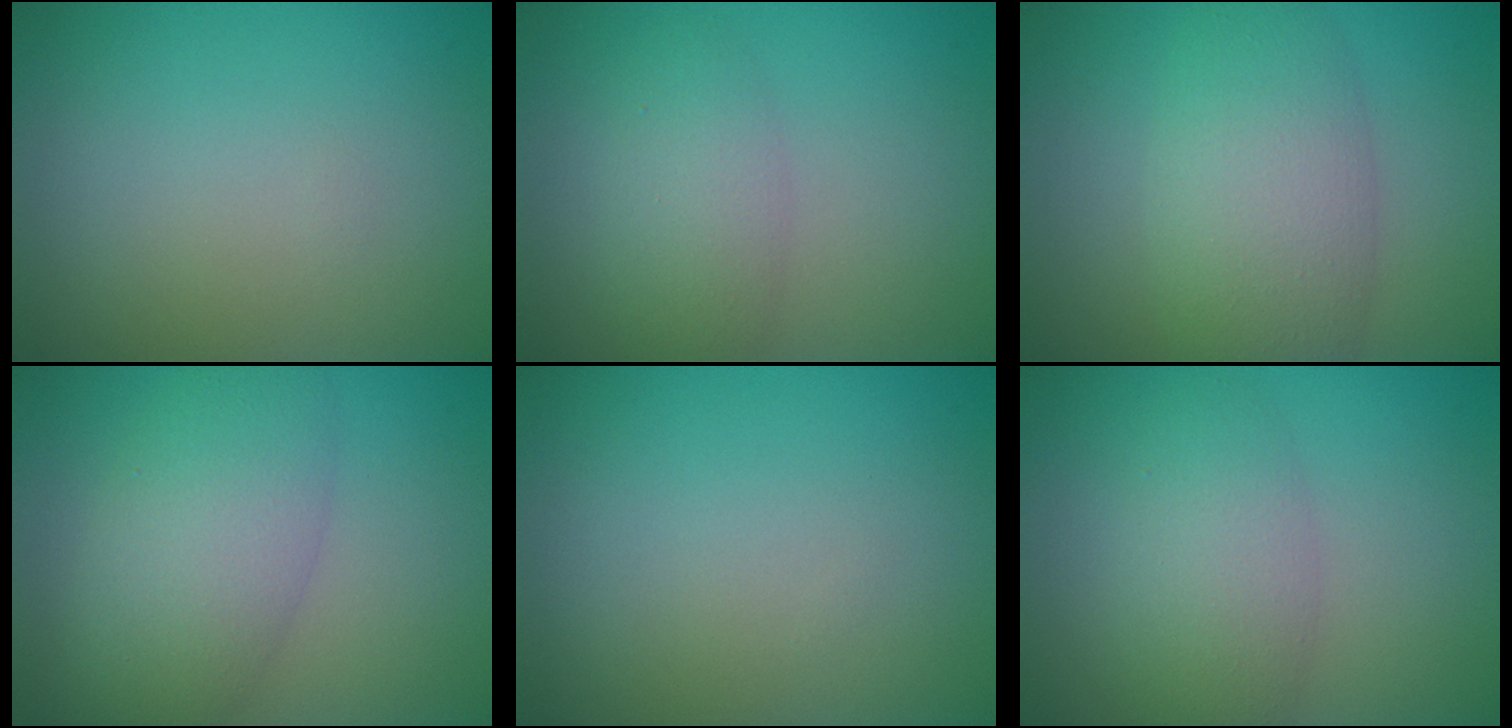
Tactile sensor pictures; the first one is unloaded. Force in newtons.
{"total": 2.7, "press": 2.7, "slide": 0.2}
{"total": 6.2, "press": 6.2, "slide": 0.4}
{"total": 6.0, "press": 6.0, "slide": 0.4}
{"total": 0.0}
{"total": 3.7, "press": 3.7, "slide": 0.2}